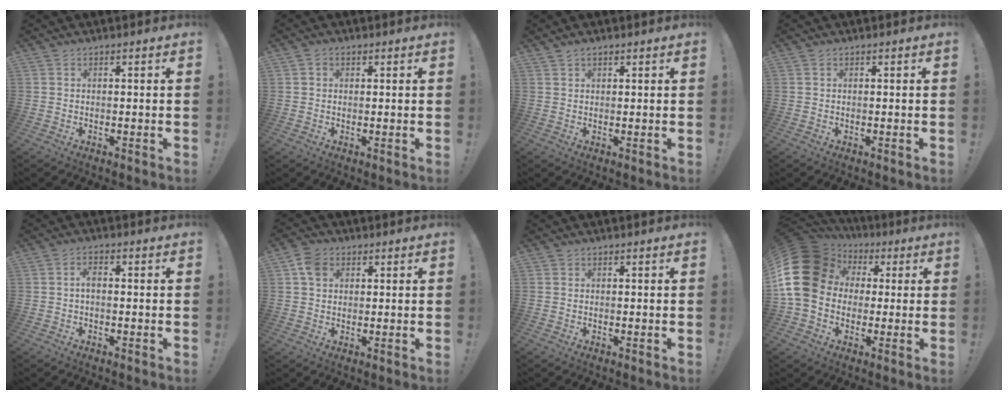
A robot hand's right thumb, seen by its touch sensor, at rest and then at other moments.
{"total": 1.3, "force": [0.3, 1.1, 0.6], "torque": [-0.006, 0.003, 0.004]}
{"total": 1.2, "force": [1.0, 0.6, 0.3], "torque": [-0.001, -0.003, 0.018]}
{"total": 0.0}
{"total": 2.6, "force": [-0.4, 1.1, 2.3], "torque": [-0.049, 0.009, -0.007]}
{"total": 5.6, "force": [1.9, 4.3, 3.0], "torque": [-0.050, 0.008, 0.038]}
{"total": 0.0}
{"total": 19.4, "force": [2.8, 15.5, 11.5], "torque": [-0.211, -0.002, 0.065]}